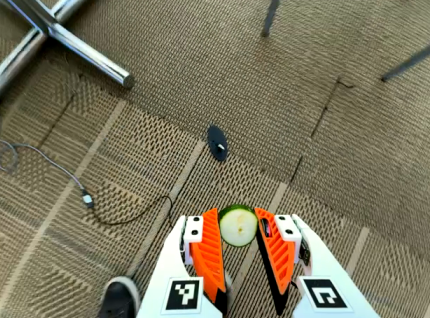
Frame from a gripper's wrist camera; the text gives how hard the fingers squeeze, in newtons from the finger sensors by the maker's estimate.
{"total": 6.5, "left": 5.9, "right": 7.0}